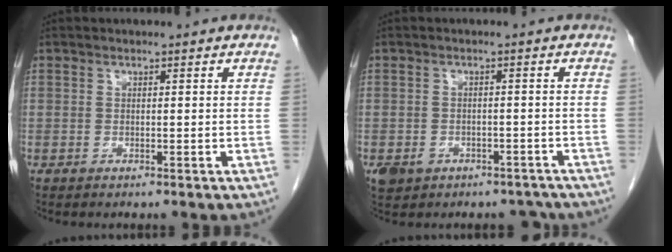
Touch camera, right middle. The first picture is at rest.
{"total": 6.2, "force": [-4.2, 4.4, 1.4], "torque": [-0.020, 0.014, -0.053]}